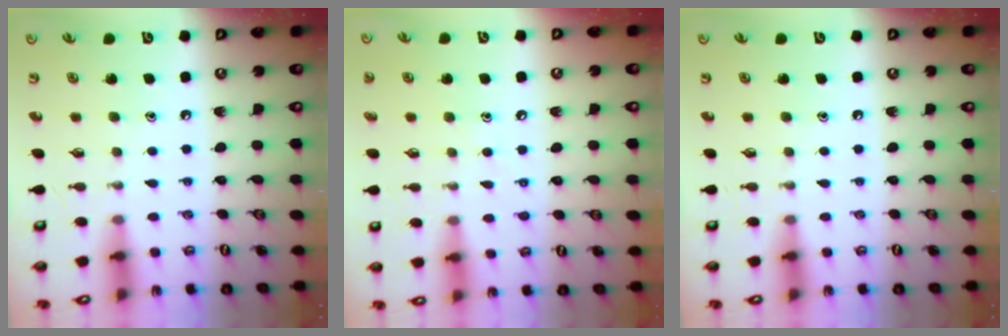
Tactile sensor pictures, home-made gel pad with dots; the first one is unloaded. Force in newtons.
{"total": 7.1, "press": 7.1, "slide": 0.8}
{"total": 0.0}